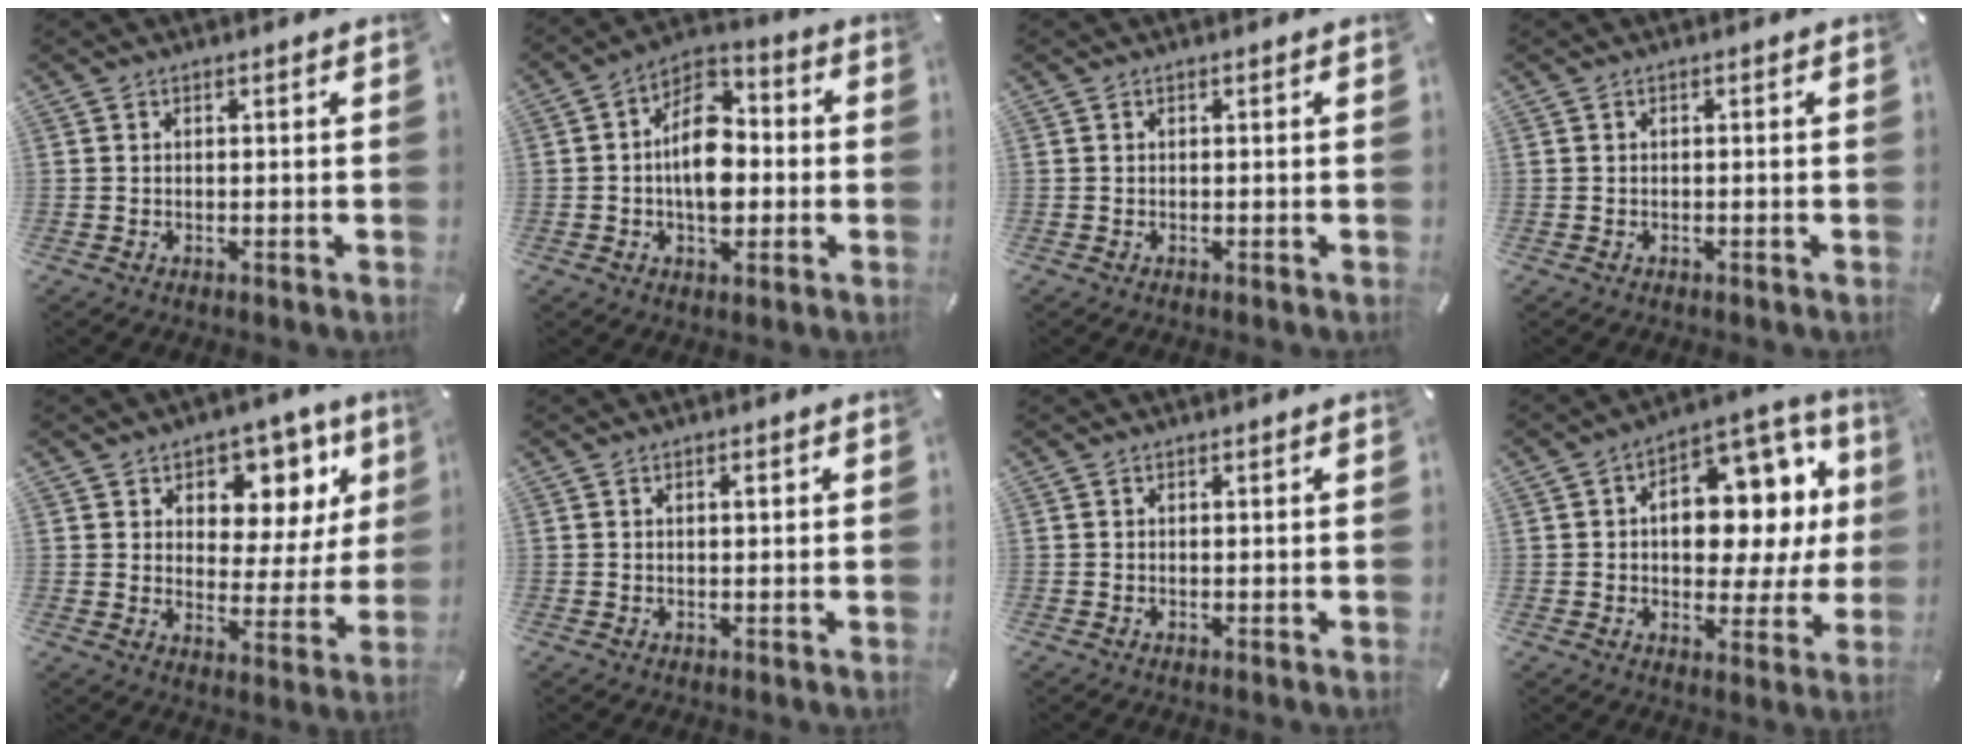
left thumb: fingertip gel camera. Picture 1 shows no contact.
{"total": 13.1, "force": [-1.1, 8.8, 9.7], "torque": [-0.171, 0.012, -0.017]}
{"total": 0.0}
{"total": 0.0}
{"total": 10.0, "force": [5.5, 7.4, 3.8], "torque": [-0.048, -0.046, 0.097]}
{"total": 1.3, "force": [0.5, 0.6, 1.0], "torque": [-0.012, 0.000, 0.007]}
{"total": 0.0}
{"total": 15.7, "force": [3.0, 9.8, 11.9], "torque": [-0.151, -0.025, 0.049]}